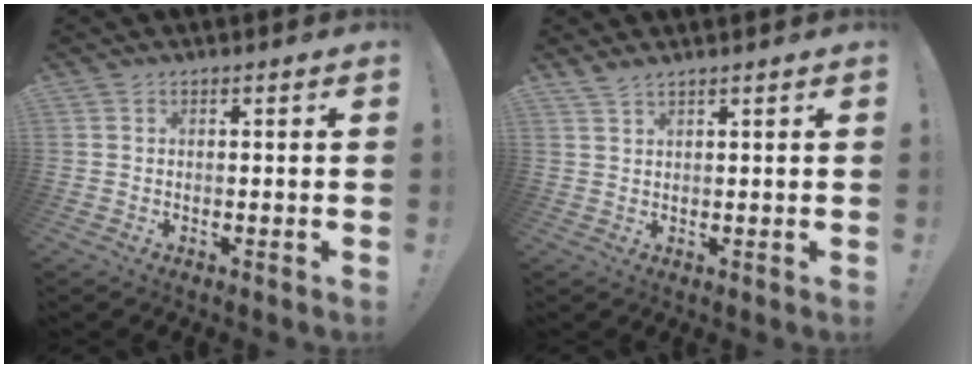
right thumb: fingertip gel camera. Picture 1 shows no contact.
{"total": 1.9, "force": [1.7, -0.1, 1.0], "torque": [-0.028, -0.006, 0.032]}